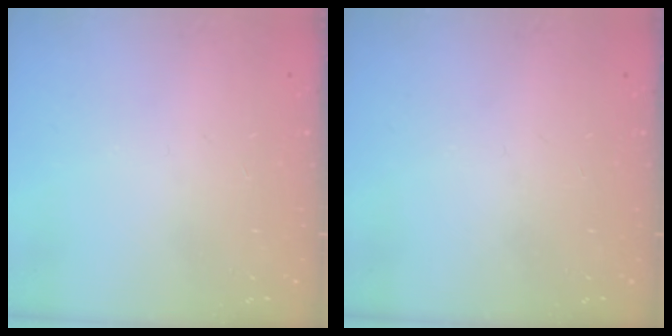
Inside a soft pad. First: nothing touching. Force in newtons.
{"total": 0.0}